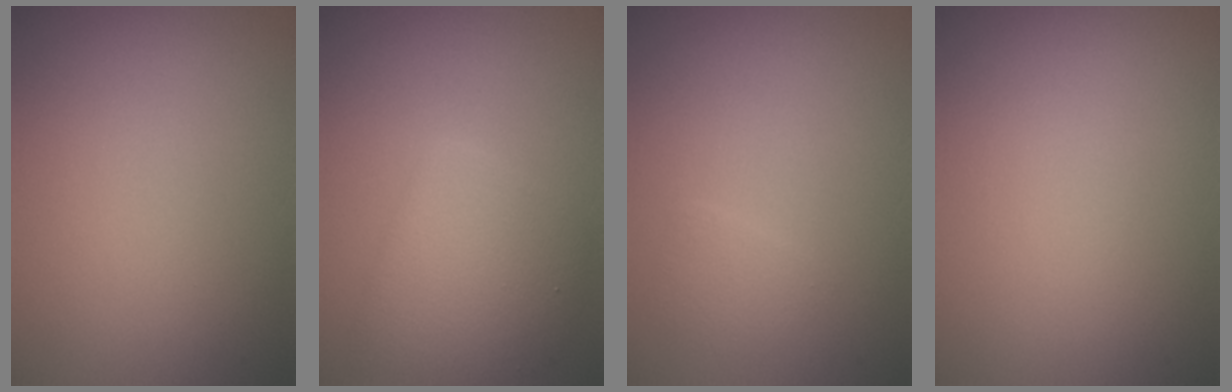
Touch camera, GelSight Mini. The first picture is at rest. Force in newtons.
{"total": 4.3, "press": 4.3, "slide": 0.2}
{"total": 1.0, "press": 1.0, "slide": 0.0}
{"total": 0.0}